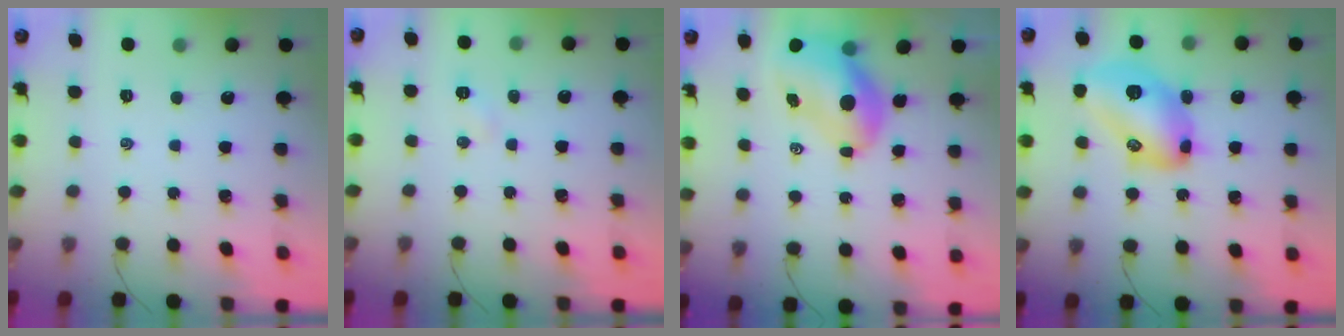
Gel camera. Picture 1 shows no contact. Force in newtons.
{"total": 2.4, "press": 2.3, "slide": 0.8}
{"total": 9.2, "press": 8.9, "slide": 2.6}
{"total": 16.2, "press": 16.2, "slide": 0.6}